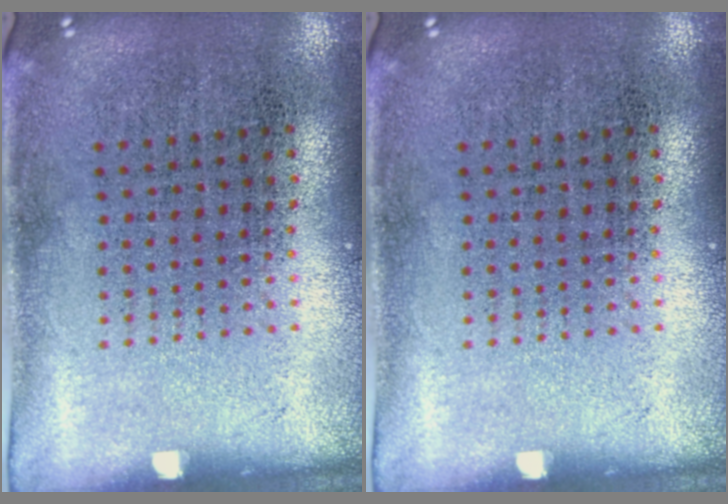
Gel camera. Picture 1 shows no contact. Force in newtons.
{"total": 0.0}